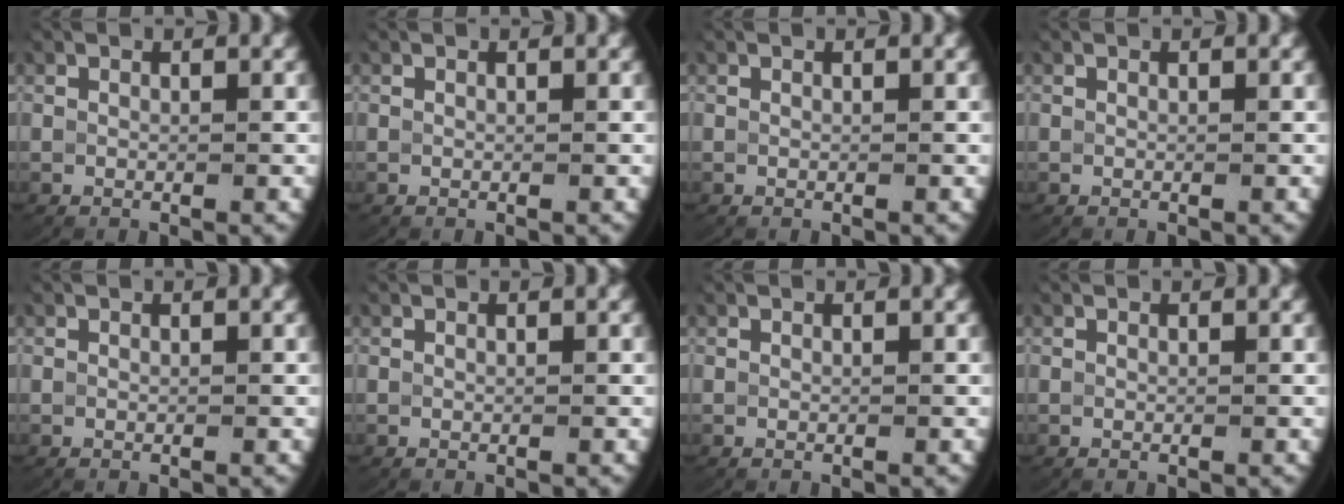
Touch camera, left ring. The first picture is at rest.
{"total": 0.0}
{"total": 0.0}
{"total": 0.0}
{"total": 0.0}
{"total": 0.0}
{"total": 0.0}
{"total": 0.0}